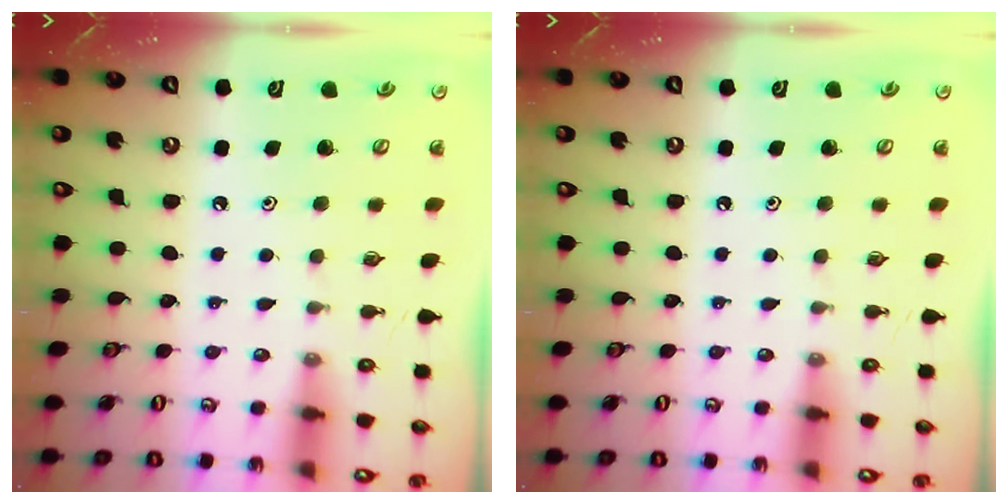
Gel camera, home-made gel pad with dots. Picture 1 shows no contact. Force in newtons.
{"total": 0.0}